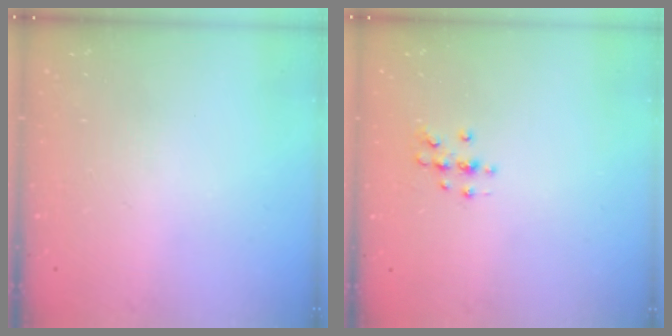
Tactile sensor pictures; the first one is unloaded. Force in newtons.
{"total": 5.4, "press": 5.2, "slide": 1.6}